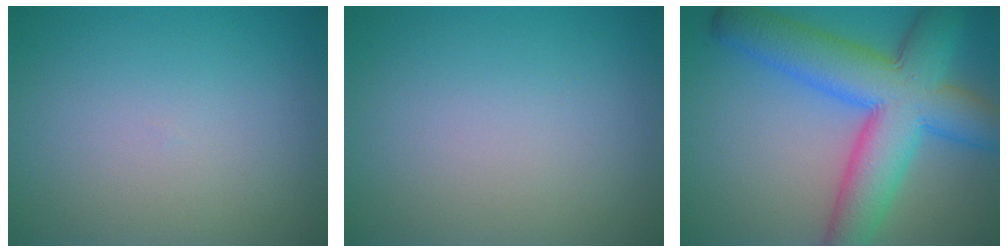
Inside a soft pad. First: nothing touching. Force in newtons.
{"total": 0.0}
{"total": 10.8, "press": 10.8, "slide": 0.3}